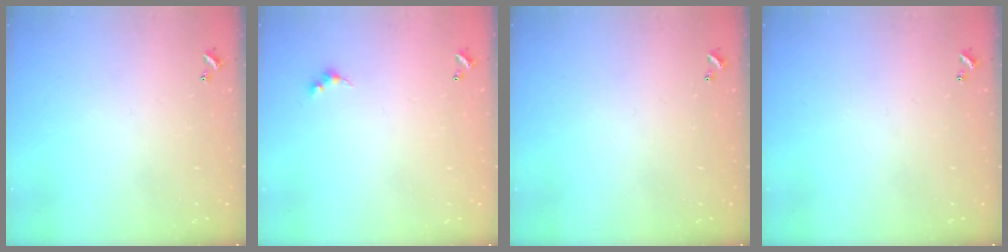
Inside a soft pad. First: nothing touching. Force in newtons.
{"total": 2.5, "press": 2.5, "slide": 0.4}
{"total": 0.0}
{"total": 0.0}